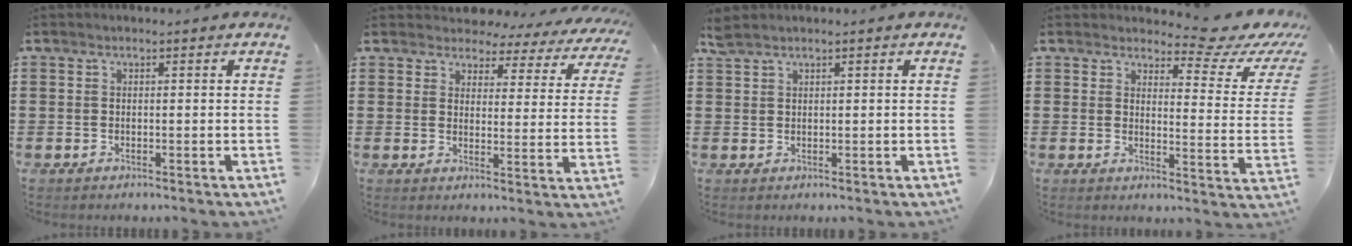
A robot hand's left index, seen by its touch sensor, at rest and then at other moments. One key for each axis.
{"total": 3.8, "fx": 3.5, "fy": 1.3, "fz": 0.7, "tx": -0.036, "ty": -0.018, "tz": 0.057}
{"total": 1.6, "fx": 1.4, "fy": 0.3, "fz": 0.8, "tx": -0.019, "ty": 0.002, "tz": 0.026}
{"total": 6.0, "fx": 5.1, "fy": 1.0, "fz": 2.9, "tx": -0.055, "ty": -0.030, "tz": 0.084}